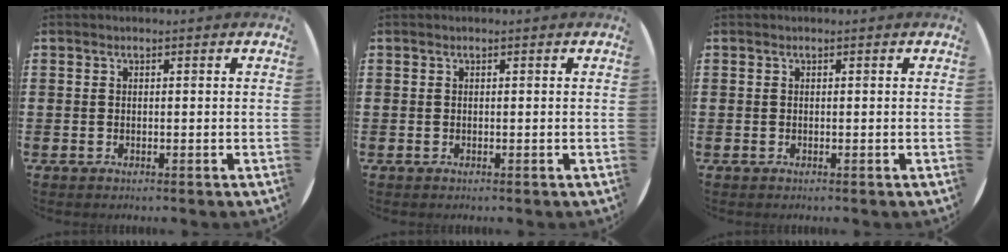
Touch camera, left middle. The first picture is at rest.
{"total": 0.0}
{"total": 0.0}